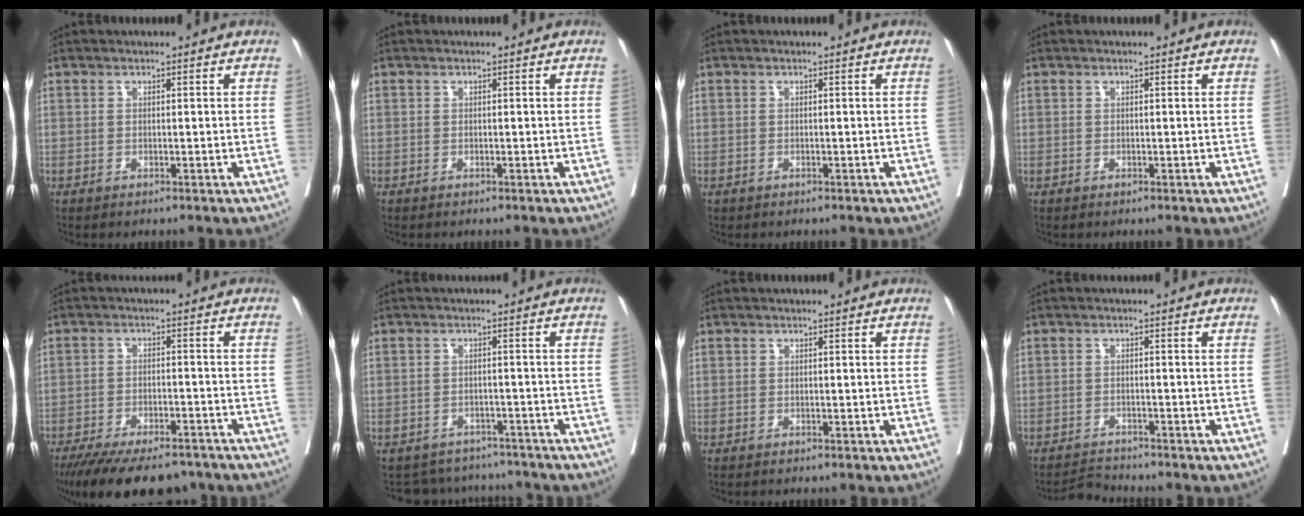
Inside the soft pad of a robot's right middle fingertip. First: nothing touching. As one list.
[{"total": 0.0}, {"total": 0.0}, {"total": 0.0}, {"total": 16.1, "force": [-13.2, 5.2, 7.7], "torque": [-0.150, -0.020, -0.189]}, {"total": 7.7, "force": [-7.3, 2.7, -0.1], "torque": [0.001, 0.017, -0.089]}, {"total": 0.0}, {"total": 2.6, "force": [-2.5, -0.3, -0.6], "torque": [0.008, -0.017, -0.041]}]